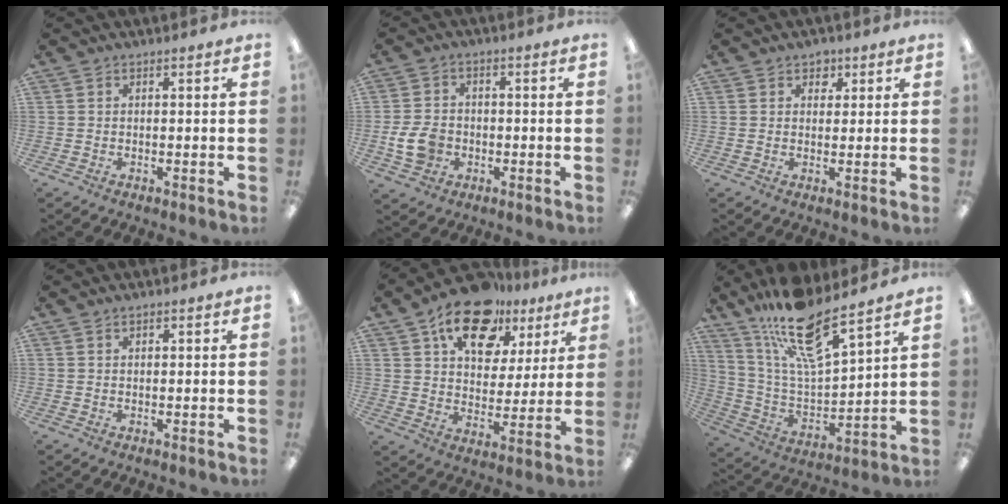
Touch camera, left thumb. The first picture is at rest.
{"total": 7.6, "force": [-1.8, 5.9, 4.4], "torque": [-0.091, 0.008, -0.033]}
{"total": 2.7, "force": [1.7, 2.0, 0.7], "torque": [0.006, -0.004, 0.026]}
{"total": 0.5, "force": [0.4, 0.2, 0.3], "torque": [-0.006, 0.003, 0.007]}
{"total": 17.3, "force": [11.3, 9.7, 8.8], "torque": [-0.139, -0.056, 0.199]}
{"total": 17.7, "force": [13.9, 4.0, 10.2], "torque": [-0.203, -0.085, 0.241]}